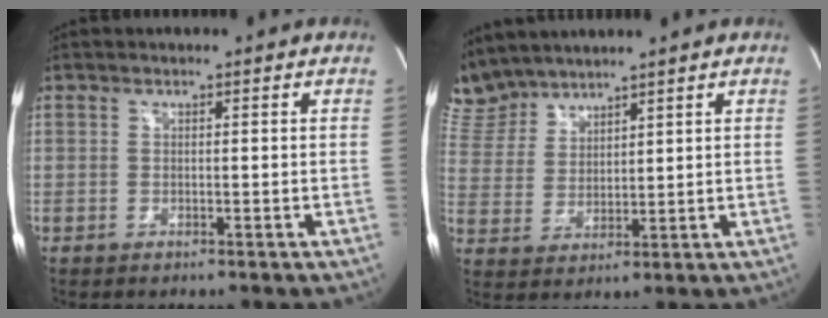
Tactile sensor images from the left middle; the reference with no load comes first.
{"total": 7.2, "force": [7.0, 1.5, 0.2], "torque": [-0.021, 0.014, 0.158]}